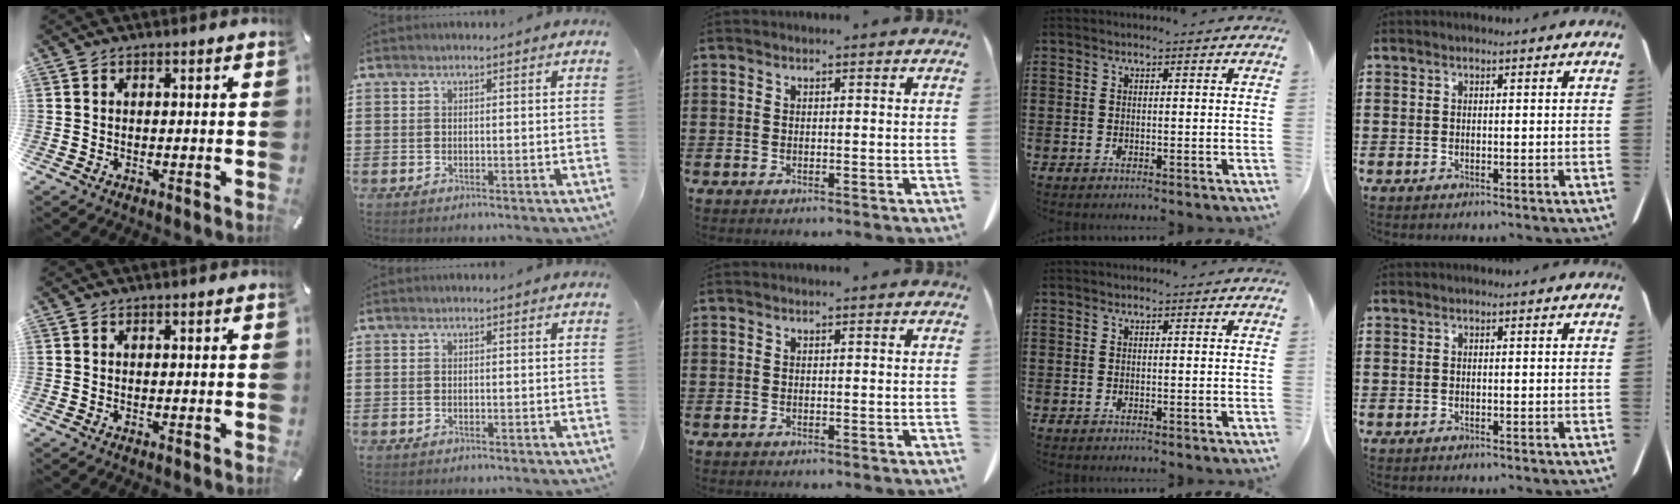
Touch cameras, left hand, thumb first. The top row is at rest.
{}